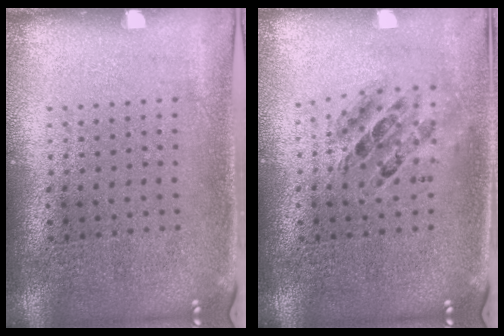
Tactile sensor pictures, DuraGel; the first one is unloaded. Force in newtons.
{"total": 0.7, "press": 0.7, "slide": 0.2}